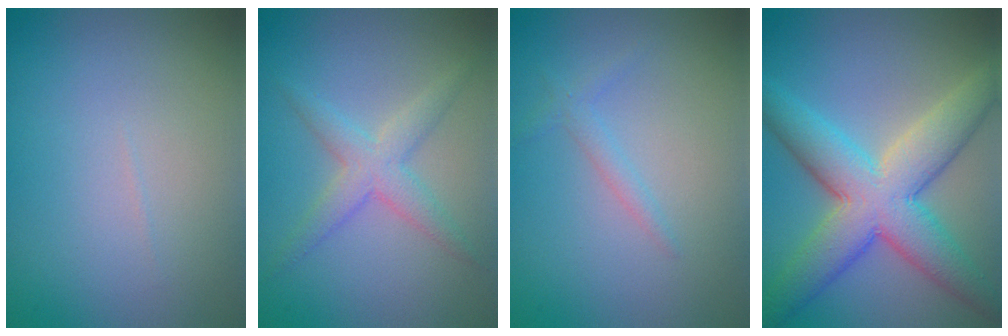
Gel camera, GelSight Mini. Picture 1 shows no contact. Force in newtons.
{"total": 2.8, "press": 2.8, "slide": 0.1}
{"total": 1.1, "press": 1.1, "slide": 0.1}
{"total": 8.7, "press": 8.7, "slide": 0.4}